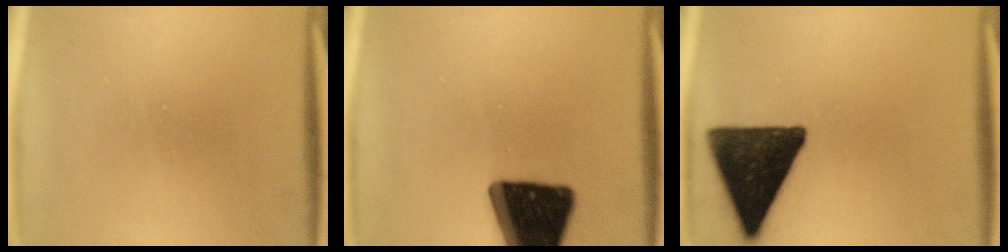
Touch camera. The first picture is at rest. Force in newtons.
{"total": 20.1}
{"total": 16.3}